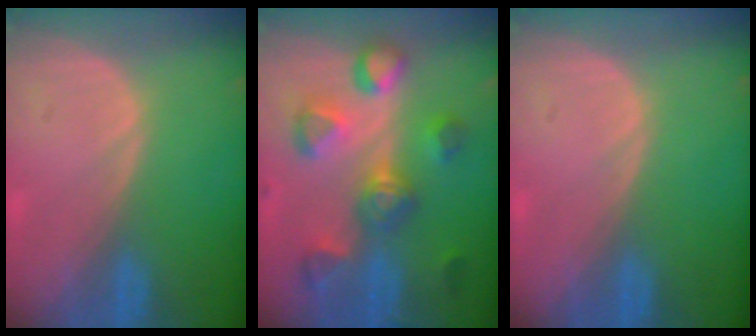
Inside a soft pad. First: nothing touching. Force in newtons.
{"total": 8.7, "press": 8.7, "slide": 0.2}
{"total": 0.0}